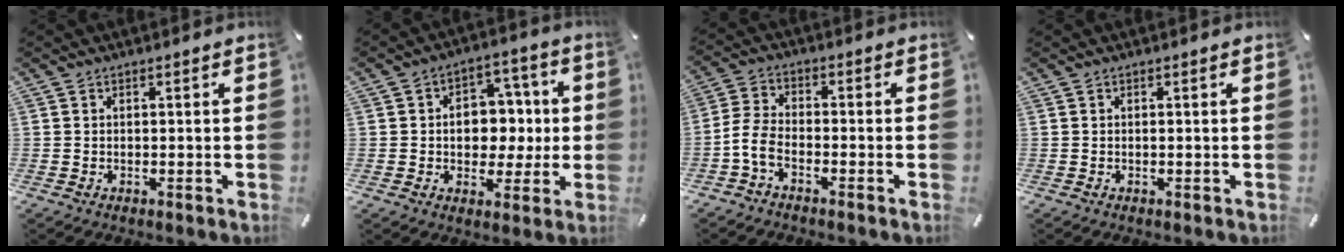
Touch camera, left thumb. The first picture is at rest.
{"total": 9.2, "force": [-0.1, 7.8, 4.9], "torque": [-0.060, 0.003, 0.001]}
{"total": 5.9, "force": [-3.2, 3.1, 3.8], "torque": [-0.096, 0.002, -0.061]}
{"total": 0.0}